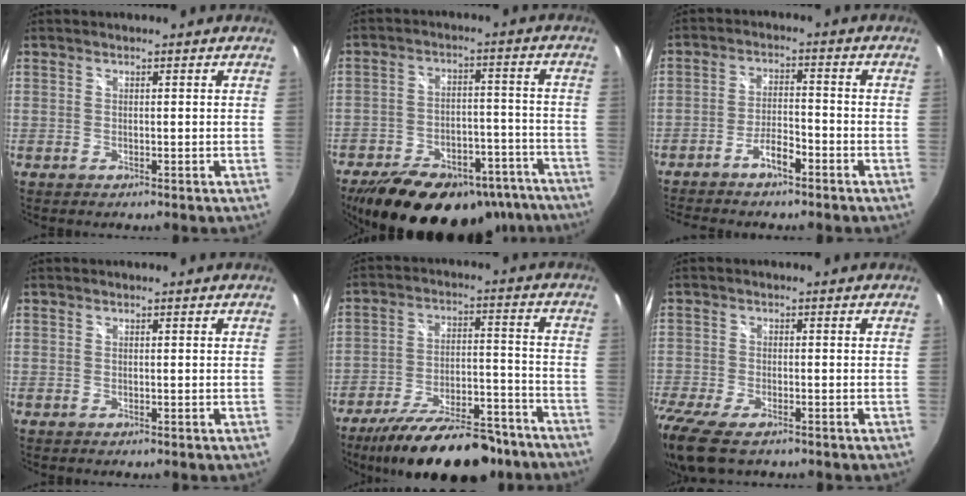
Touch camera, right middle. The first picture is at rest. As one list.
[{"total": 27.4, "force": [-20.4, 12.5, 13.3], "torque": [-0.244, 0.010, -0.261]}, {"total": 5.7, "force": [-4.4, 1.2, 3.4], "torque": [-0.080, 0.010, -0.079]}, {"total": 0.0}, {"total": 22.8, "force": [-18.3, 7.4, 11.4], "torque": [-0.202, -0.011, -0.259]}, {"total": 11.7, "force": [-8.3, 4.4, 7.1], "torque": [-0.176, -0.054, -0.154]}]